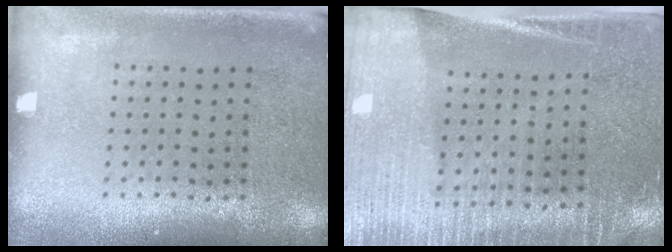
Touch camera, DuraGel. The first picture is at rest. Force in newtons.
{"total": 3.4, "press": 3.0, "slide": 1.5}